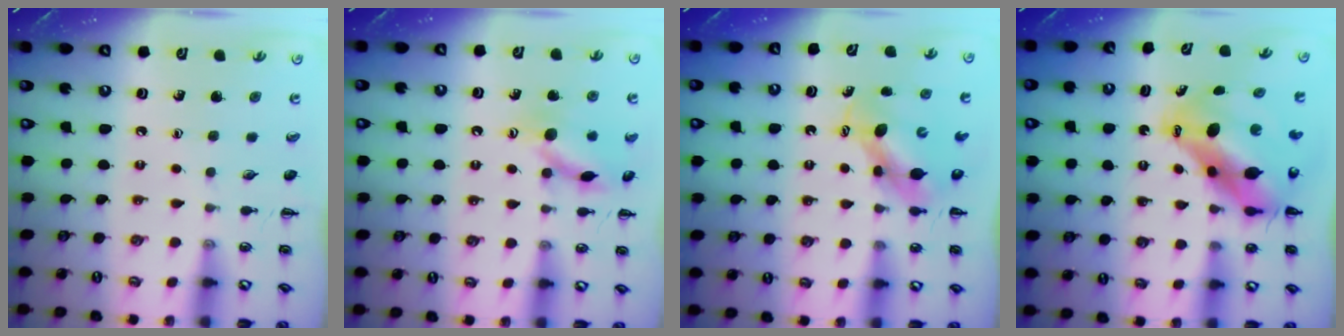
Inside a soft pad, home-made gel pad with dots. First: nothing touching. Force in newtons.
{"total": 12.5, "press": 12.5, "slide": 1.0}
{"total": 6.4, "press": 6.4, "slide": 0.8}
{"total": 11.3, "press": 11.0, "slide": 2.6}